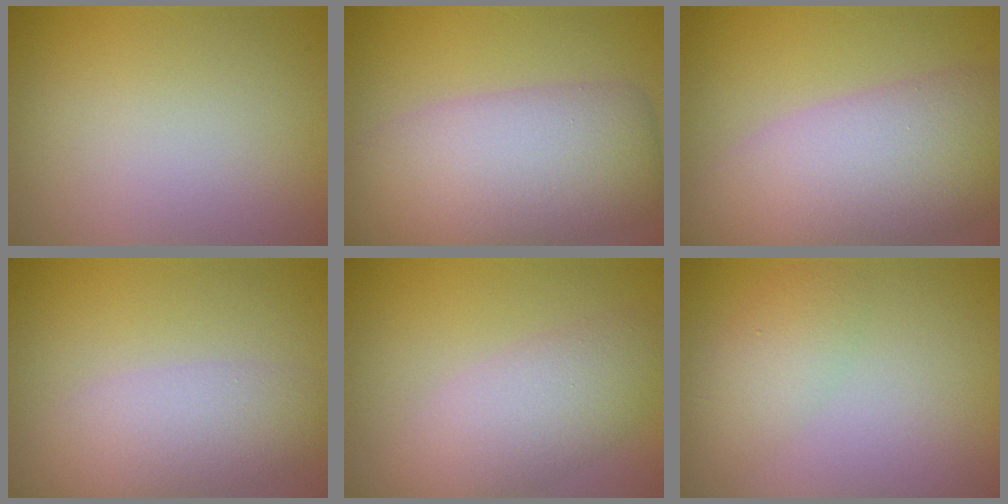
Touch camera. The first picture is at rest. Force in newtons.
{"total": 9.8, "press": 9.7, "slide": 0.6}
{"total": 10.7, "press": 10.7, "slide": 0.7}
{"total": 4.5, "press": 4.5, "slide": 0.2}
{"total": 5.0, "press": 5.0, "slide": 0.3}
{"total": 2.7, "press": 2.7, "slide": 0.1}